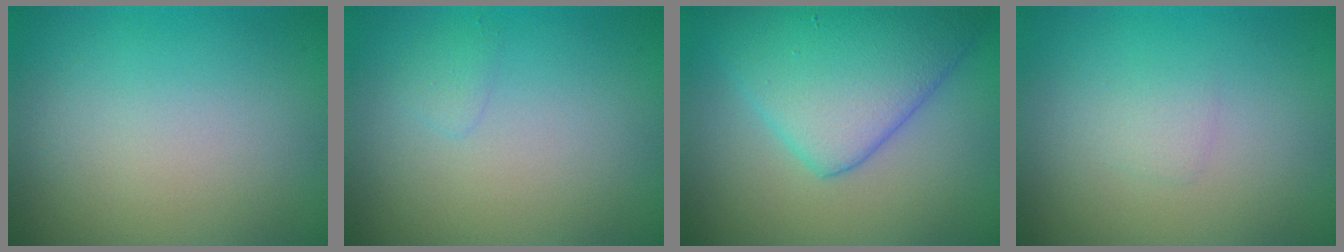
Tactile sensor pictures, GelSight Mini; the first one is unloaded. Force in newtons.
{"total": 0.8, "press": 0.8, "slide": 0.1}
{"total": 7.5, "press": 7.5, "slide": 0.2}
{"total": 0.9, "press": 0.9, "slide": 0.0}